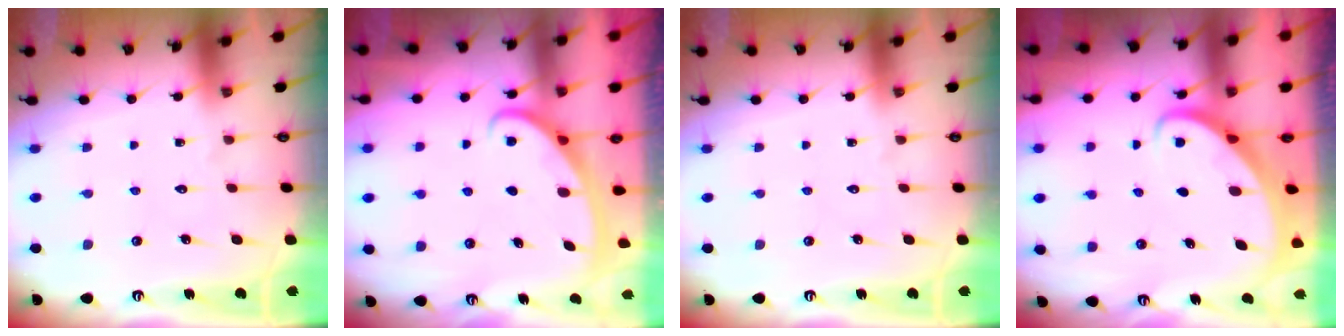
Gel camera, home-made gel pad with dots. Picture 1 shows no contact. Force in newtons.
{"total": 2.8, "press": 2.8, "slide": 0.4}
{"total": 0.0}
{"total": 2.6, "press": 2.6, "slide": 0.3}